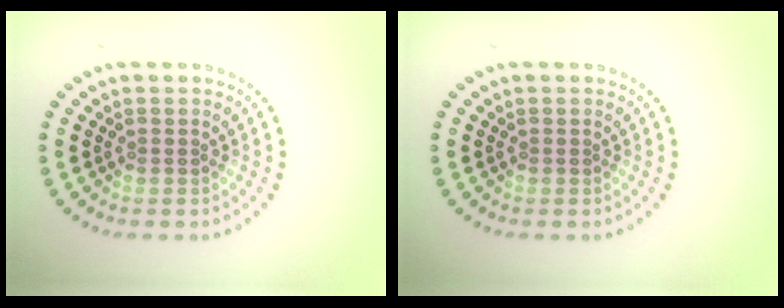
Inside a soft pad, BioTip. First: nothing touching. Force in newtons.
{"total": 0.0}